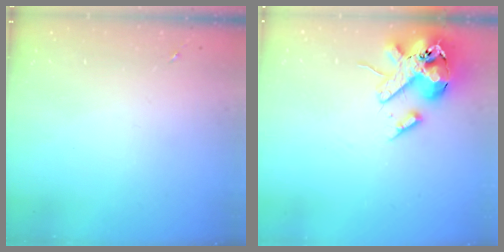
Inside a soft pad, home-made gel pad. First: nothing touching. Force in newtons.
{"total": 16.9, "press": 16.7, "slide": 2.8}